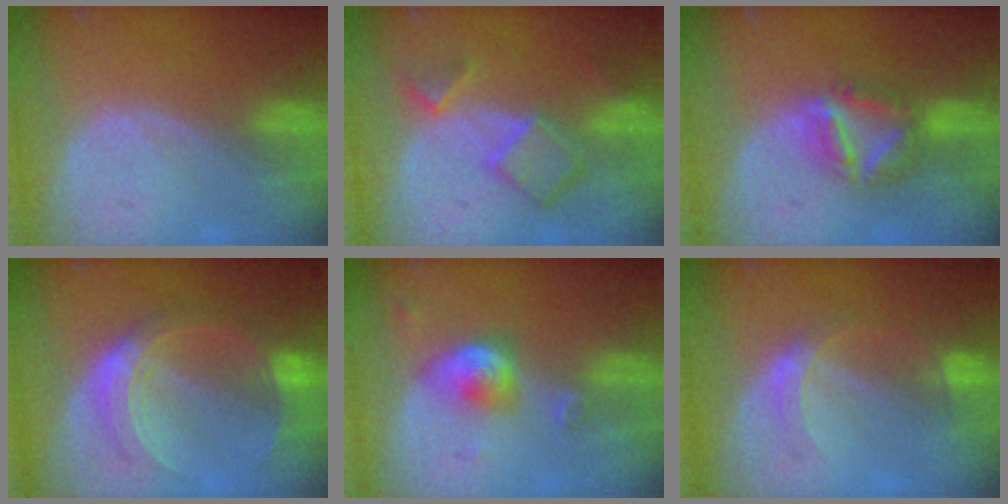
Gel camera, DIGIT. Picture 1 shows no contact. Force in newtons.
{"total": 7.2, "press": 6.2, "slide": 3.6}
{"total": 7.5, "press": 6.5, "slide": 3.9}
{"total": 8.3, "press": 8.3, "slide": 0.7}
{"total": 5.1, "press": 4.9, "slide": 1.6}
{"total": 3.7, "press": 3.6, "slide": 0.3}